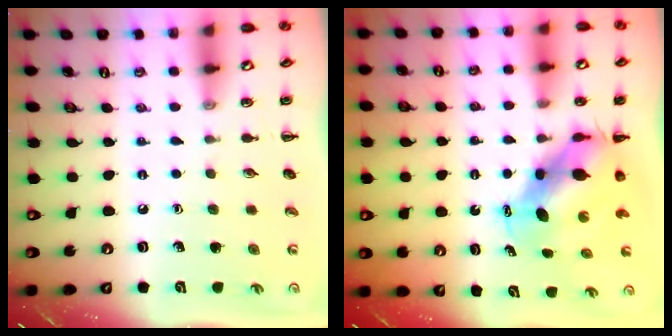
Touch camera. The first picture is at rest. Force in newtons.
{"total": 7.6, "press": 7.4, "slide": 1.8}